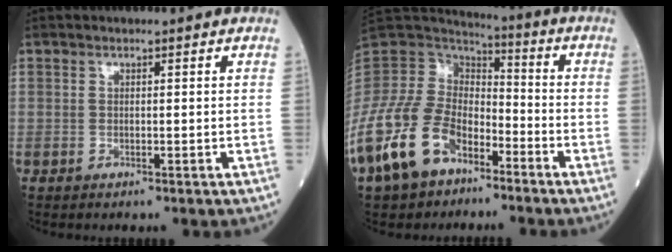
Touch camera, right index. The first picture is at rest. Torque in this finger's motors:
{"motor_torque": [1.27, -0.87, 1.05, 0.19]}